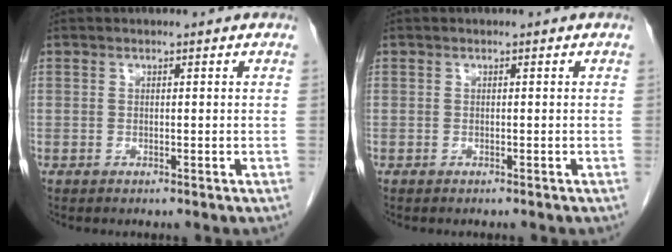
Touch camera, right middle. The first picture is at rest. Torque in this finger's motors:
{"motor_torque": [0.35, -0.52, 0.02, 0.01]}